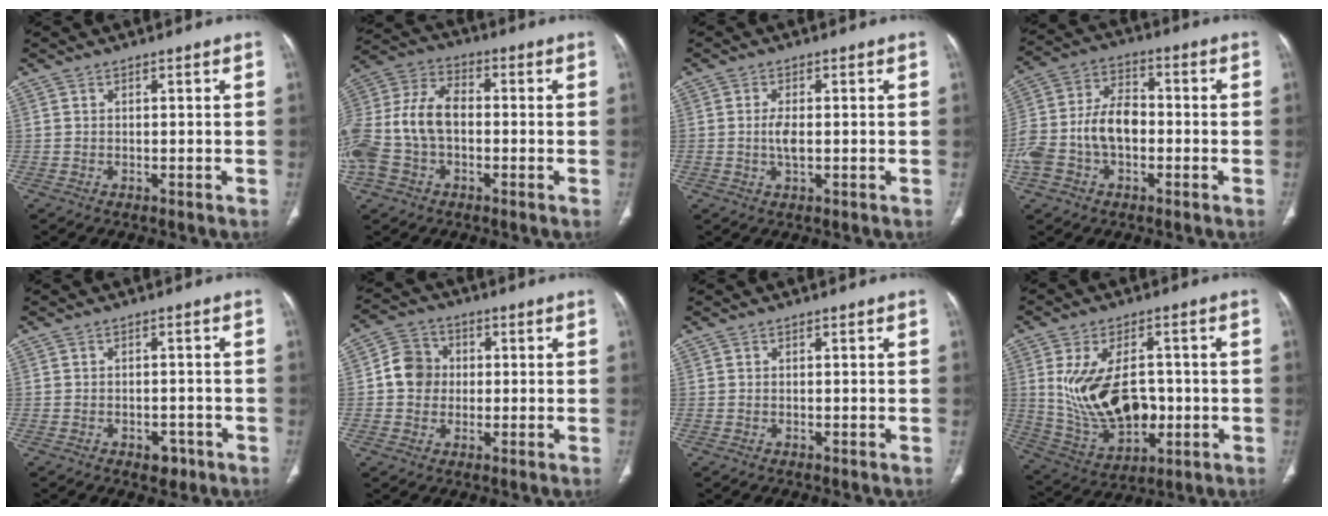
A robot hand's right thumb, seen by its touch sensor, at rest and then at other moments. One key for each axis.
{"total": 15.7, "fx": -2.1, "fy": 10.6, "fz": 11.4, "tx": -0.254, "ty": 0.037, "tz": -0.042}
{"total": 3.0, "fx": -0.2, "fy": 1.3, "fz": 2.8, "tx": -0.060, "ty": -0.001, "tz": -0.005}
{"total": 13.7, "fx": -2.7, "fy": 9.0, "fz": 10.0, "tx": -0.205, "ty": 0.042, "tz": -0.056}
{"total": 3.1, "fx": -1.7, "fy": 2.0, "fz": 1.6, "tx": -0.008, "ty": 0.007, "tz": -0.017}
{"total": 7.2, "fx": 0.2, "fy": 6.6, "fz": 3.0, "tx": -0.032, "ty": 0.014, "tz": -0.007}
{"total": 0.0}
{"total": 16.1, "fx": 0.1, "fy": 9.8, "fz": 12.7, "tx": -0.210, "ty": -0.001, "tz": 0.026}